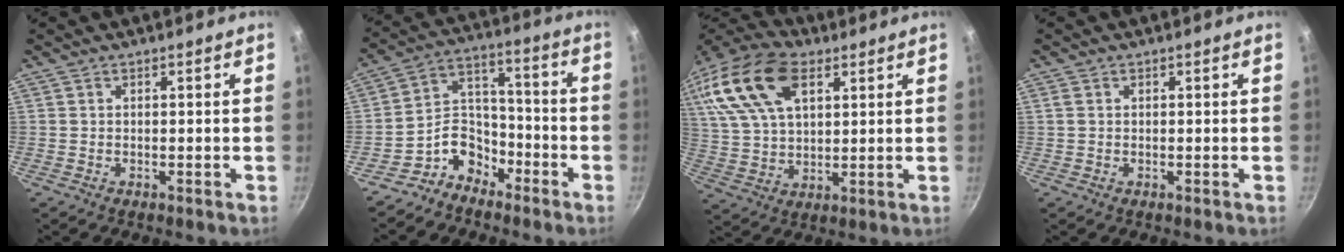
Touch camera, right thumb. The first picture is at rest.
{"total": 9.7, "force": [-6.5, 6.6, 2.9], "torque": [-0.009, 0.083, -0.130]}
{"total": 20.5, "force": [8.7, 11.9, 14.1], "torque": [-0.274, -0.001, 0.158]}
{"total": 1.1, "force": [0.4, 0.8, 0.7], "torque": [-0.015, 0.003, 0.009]}